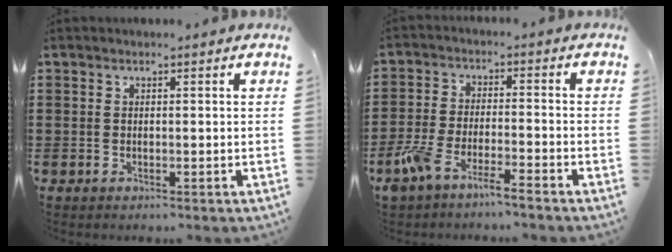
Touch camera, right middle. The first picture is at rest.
{"total": 5.7, "force": [-4.8, 0.4, 3.0], "torque": [-0.079, -0.010, -0.097]}